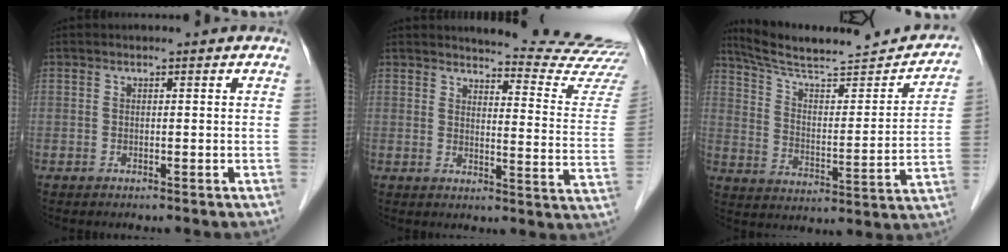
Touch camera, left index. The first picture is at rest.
{"total": 17.3, "force": [17.0, -0.5, 3.3], "torque": [-0.035, -0.142, 0.176]}
{"total": 21.9, "force": [19.8, 2.9, 8.9], "torque": [-0.132, -0.018, 0.282]}